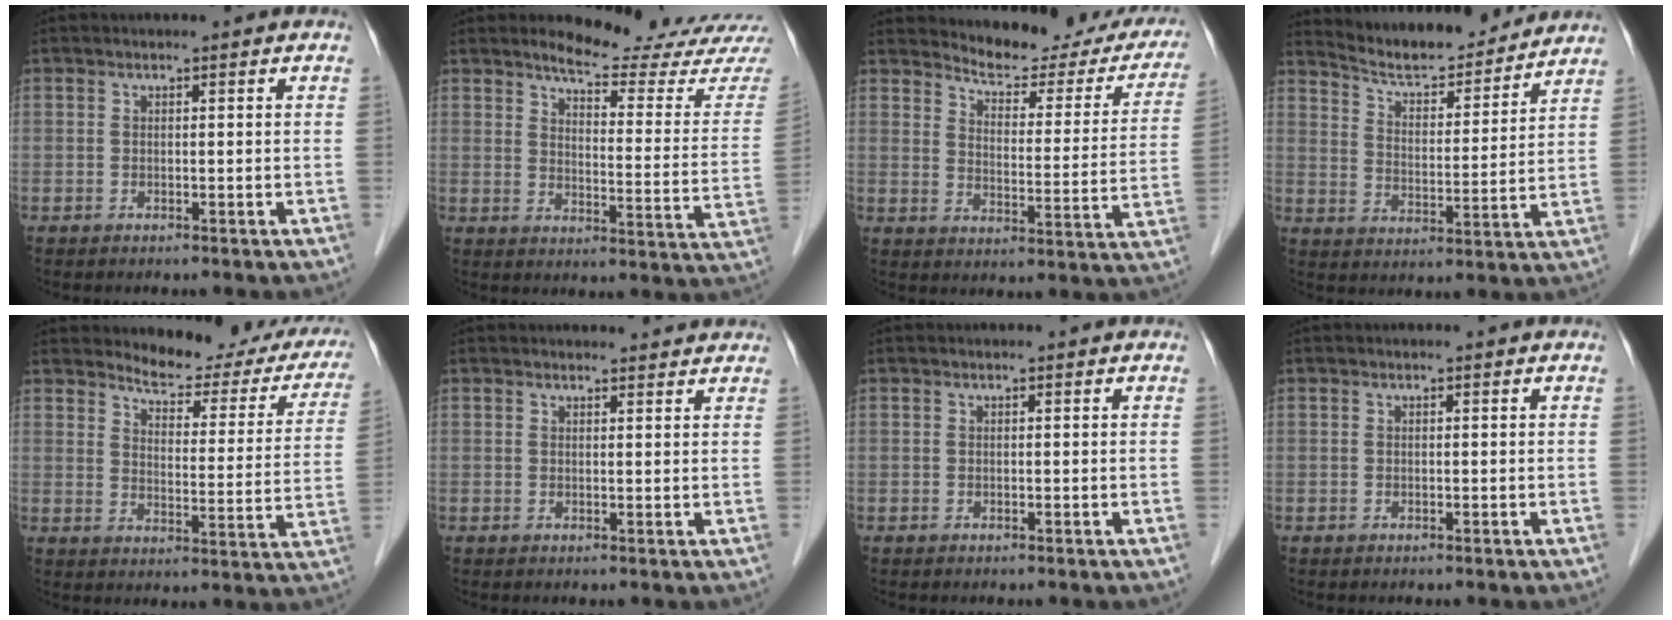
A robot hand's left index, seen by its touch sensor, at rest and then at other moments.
{"total": 16.8, "force": [16.0, 0.2, 4.9], "torque": [-0.065, -0.107, 0.181]}
{"total": 18.9, "force": [17.4, 4.7, 5.6], "torque": [-0.055, -0.045, 0.203]}
{"total": 13.9, "force": [13.3, 2.0, 3.6], "torque": [-0.059, 0.002, 0.203]}
{"total": 16.6, "force": [15.2, 4.3, 5.0], "torque": [-0.036, -0.047, 0.164]}
{"total": 5.2, "force": [5.0, 1.1, 0.9], "torque": [-0.007, 0.016, 0.053]}
{"total": 0.0}
{"total": 0.0}